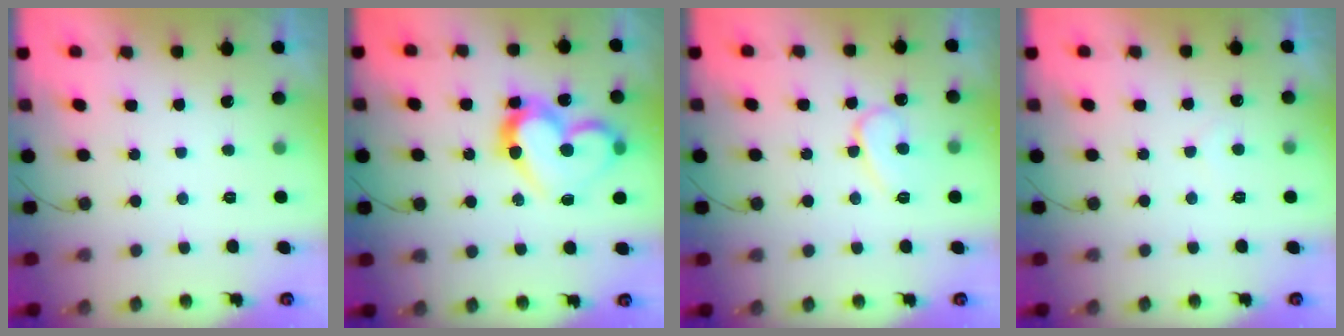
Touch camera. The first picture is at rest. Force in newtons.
{"total": 16.2, "press": 16.0, "slide": 2.1}
{"total": 9.0, "press": 9.0, "slide": 1.1}
{"total": 3.5, "press": 3.5, "slide": 0.2}